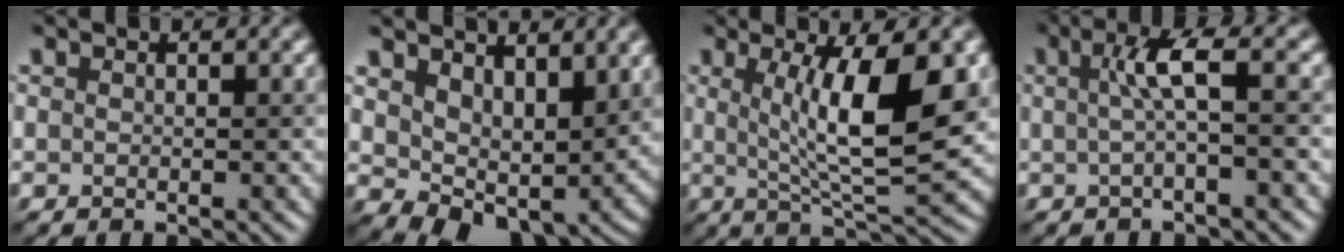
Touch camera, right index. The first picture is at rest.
{"total": 7.2, "force": [2.4, 4.8, 4.8], "torque": [-0.096, -0.027, 0.052]}
{"total": 8.4, "force": [1.4, 1.9, 8.0], "torque": [-0.120, -0.012, 0.034]}
{"total": 2.8, "force": [0.3, 0.3, 2.8], "torque": [-0.061, 0.005, 0.004]}